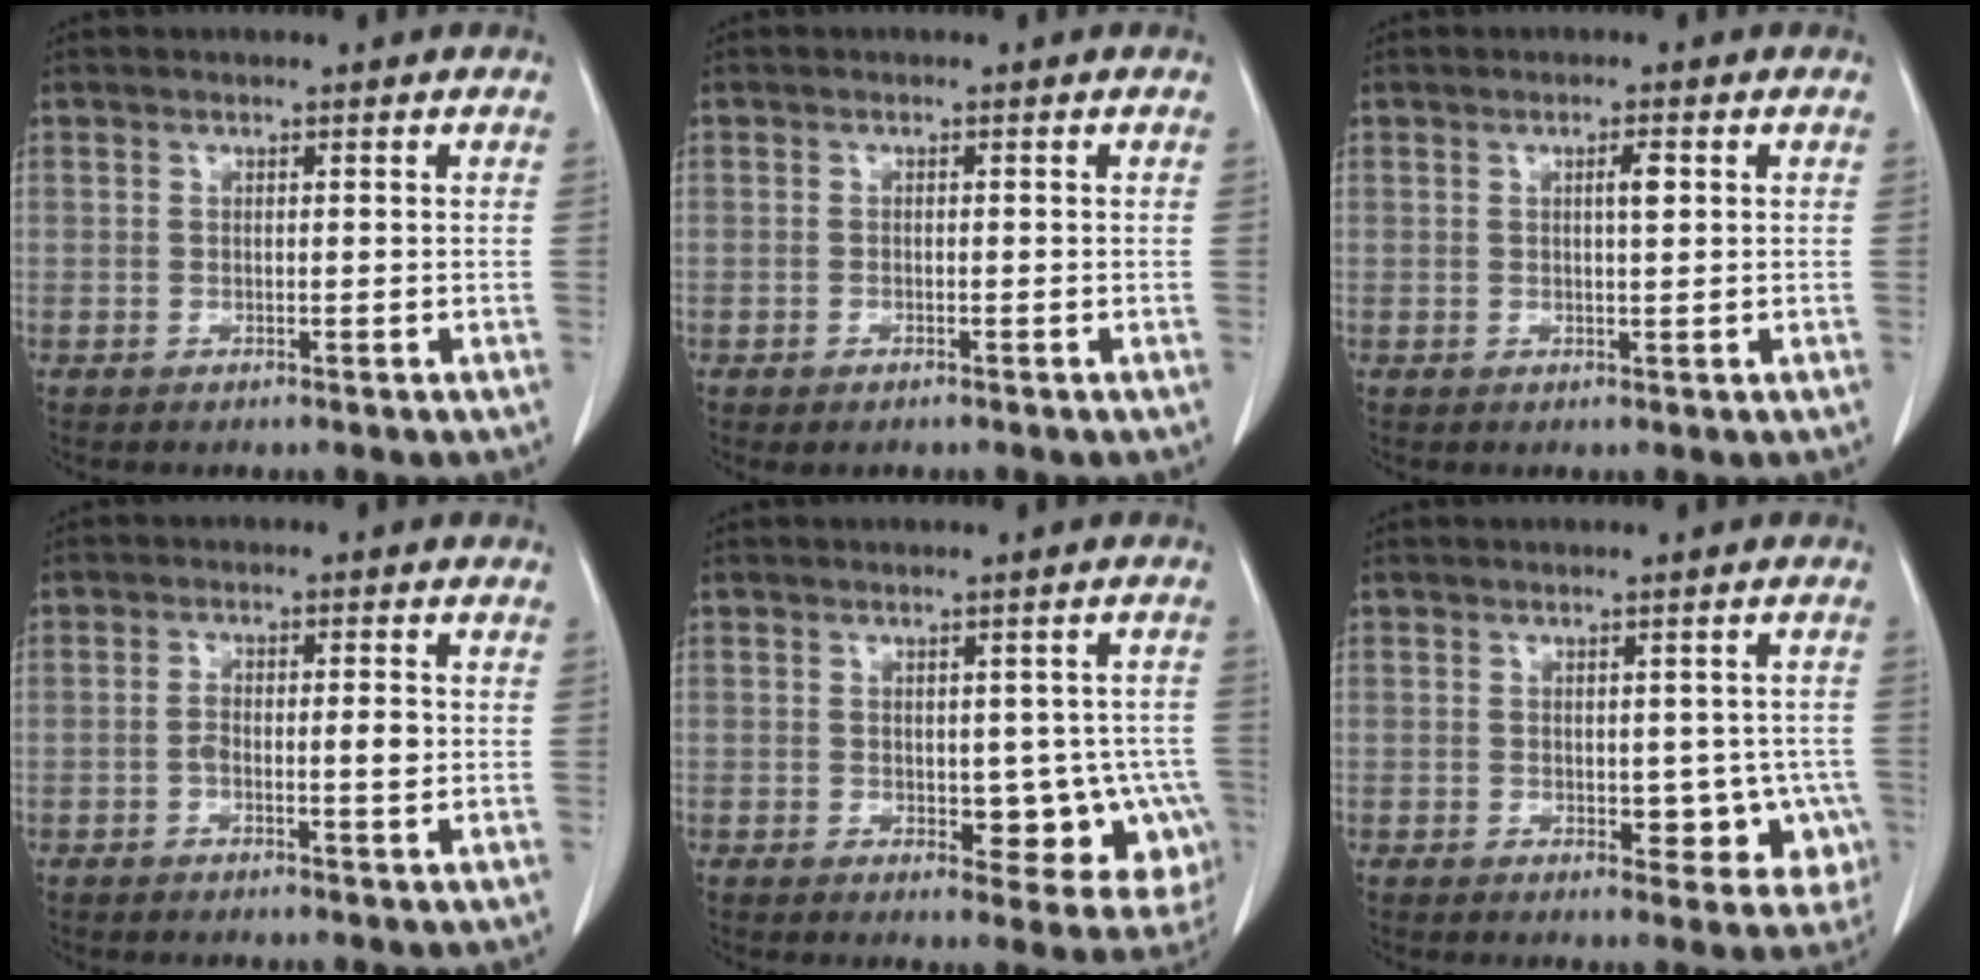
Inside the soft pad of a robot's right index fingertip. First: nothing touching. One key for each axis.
{"total": 0.8, "fx": -0.6, "fy": 0.4, "fz": 0.4, "tx": -0.010, "ty": -0.001, "tz": -0.005}
{"total": 1.9, "fx": 0.5, "fy": 0.2, "fz": 1.8, "tx": -0.028, "ty": 0.002, "tz": 0.008}
{"total": 3.3, "fx": -0.6, "fy": 0.9, "fz": 3.1, "tx": -0.054, "ty": 0.005, "tz": -0.008}
{"total": 8.9, "fx": -2.0, "fy": 4.9, "fz": 7.1, "tx": -0.057, "ty": 0.013, "tz": -0.015}
{"total": 6.4, "fx": -1.1, "fy": 4.0, "fz": 4.9, "tx": -0.033, "ty": 0.011, "tz": -0.006}